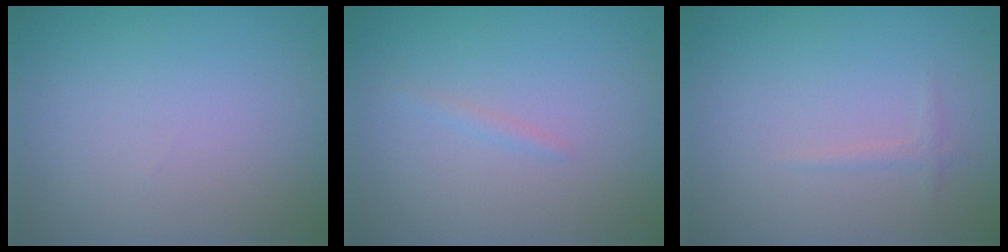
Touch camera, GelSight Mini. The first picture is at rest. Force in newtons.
{"total": 0.6, "press": 0.6, "slide": 0.1}
{"total": 0.7, "press": 0.7, "slide": 0.1}